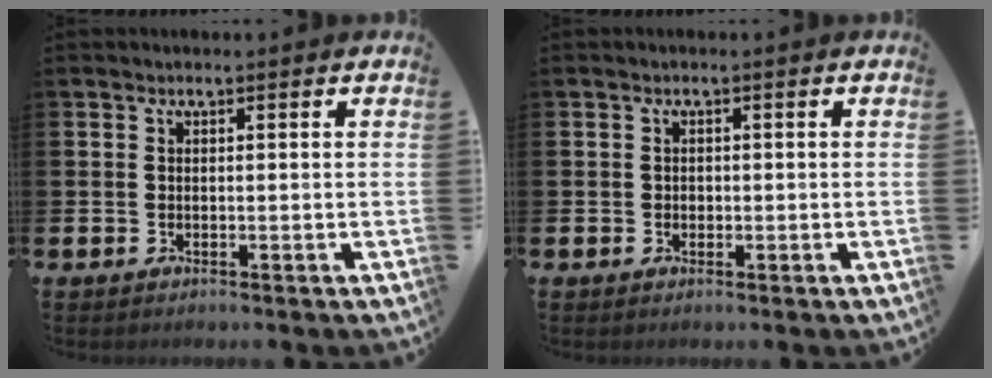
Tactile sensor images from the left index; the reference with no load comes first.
{"total": 0.7, "force": [0.0, 0.7, 0.2], "torque": [-0.005, 0.008, -0.002]}